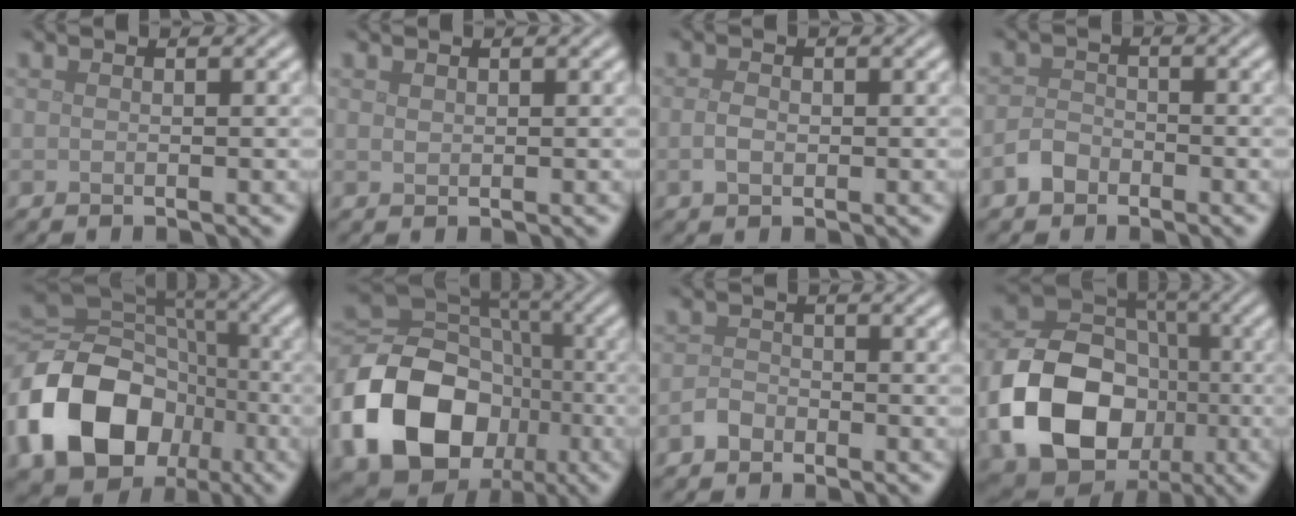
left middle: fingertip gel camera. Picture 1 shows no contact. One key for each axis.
{"total": 0.6, "fx": 0.4, "fy": 0.4, "fz": 0.2, "tx": -0.006, "ty": -0.002, "tz": 0.010}
{"total": 1.5, "fx": -0.2, "fy": 1.1, "fz": 1.1, "tx": -0.024, "ty": 0.000, "tz": -0.004}
{"total": 2.0, "fx": -1.3, "fy": 1.4, "fz": 0.7, "tx": -0.009, "ty": 0.006, "tz": -0.031}
{"total": 15.1, "fx": -5.3, "fy": 11.4, "fz": 8.3, "tx": -0.180, "ty": -0.017, "tz": -0.104}
{"total": 16.0, "fx": -5.4, "fy": 12.6, "fz": 8.3, "tx": -0.192, "ty": -0.022, "tz": -0.101}
{"total": 1.6, "fx": -1.1, "fy": 1.1, "fz": 0.5, "tx": -0.005, "ty": 0.004, "tz": -0.026}
{"total": 13.1, "fx": -3.3, "fy": 10.1, "fz": 7.6, "tx": -0.161, "ty": -0.010, "tz": -0.065}